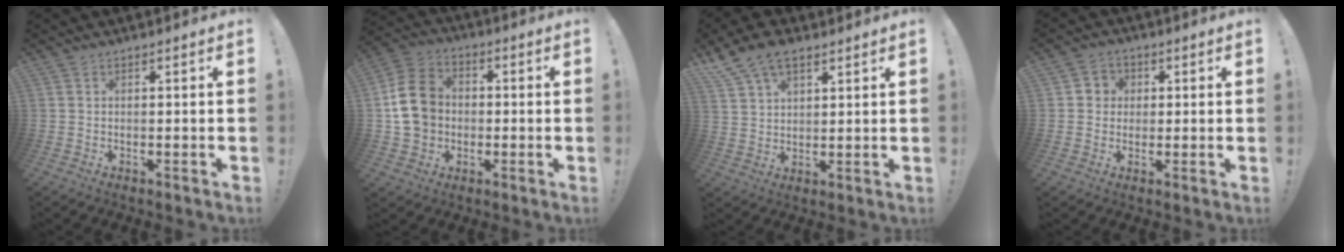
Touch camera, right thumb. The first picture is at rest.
{"total": 14.1, "force": [-0.1, 11.9, 7.6], "torque": [-0.126, 0.021, 0.007]}
{"total": 9.2, "force": [6.1, 4.6, 5.1], "torque": [-0.097, -0.018, 0.119]}
{"total": 4.4, "force": [0.2, 4.2, 1.2], "torque": [-0.018, 0.006, 0.003]}